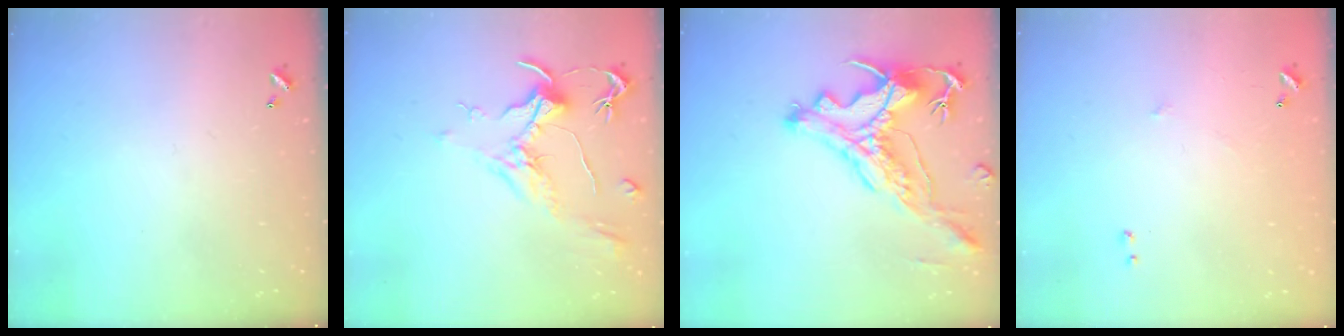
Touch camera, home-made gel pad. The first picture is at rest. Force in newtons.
{"total": 2.1, "press": 2.0, "slide": 0.8}
{"total": 4.0, "press": 3.8, "slide": 1.3}
{"total": 6.0, "press": 5.9, "slide": 0.8}